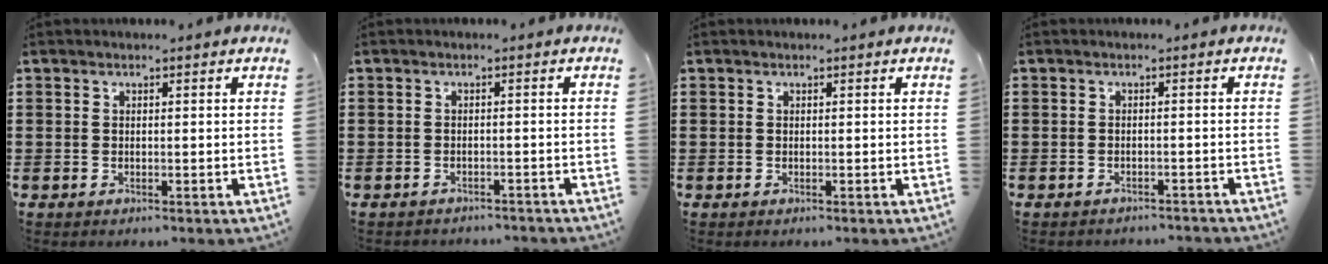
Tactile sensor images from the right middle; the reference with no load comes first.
{"total": 1.1, "force": [-1.1, 0.1, 0.0], "torque": [-0.004, -0.001, -0.024]}
{"total": 0.0}
{"total": 1.2, "force": [-1.2, 0.1, -0.1], "torque": [-0.003, 0.001, -0.027]}